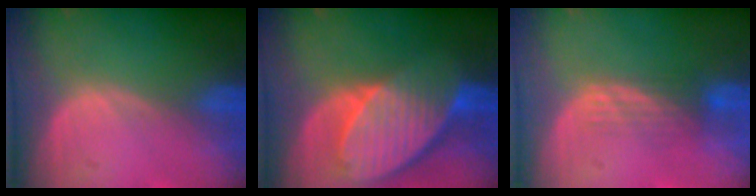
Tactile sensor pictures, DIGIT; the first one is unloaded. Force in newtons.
{"total": 10.2, "press": 8.8, "slide": 5.0}
{"total": 3.5, "press": 3.1, "slide": 1.6}